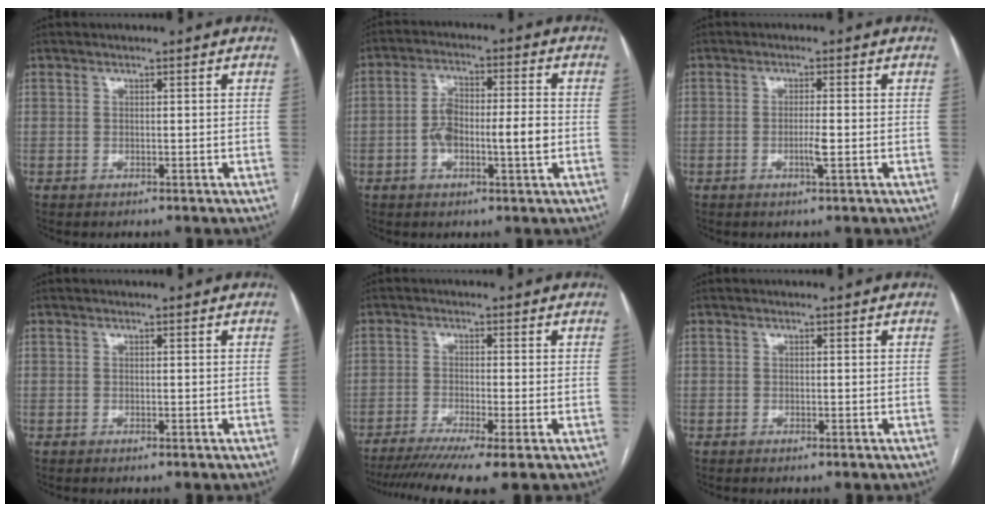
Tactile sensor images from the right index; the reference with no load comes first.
{"total": 8.5, "force": [-1.5, 2.3, 8.1], "torque": [-0.150, 0.019, -0.026]}
{"total": 1.6, "force": [-0.5, -0.2, 1.5], "torque": [-0.030, -0.002, -0.010]}
{"total": 0.0}
{"total": 10.4, "force": [-7.6, -0.3, 7.0], "torque": [-0.103, -0.018, -0.121]}
{"total": 0.0}